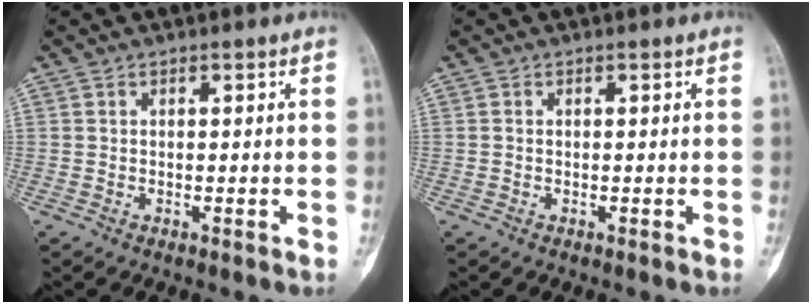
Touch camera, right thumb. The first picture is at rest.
{"total": 0.0}